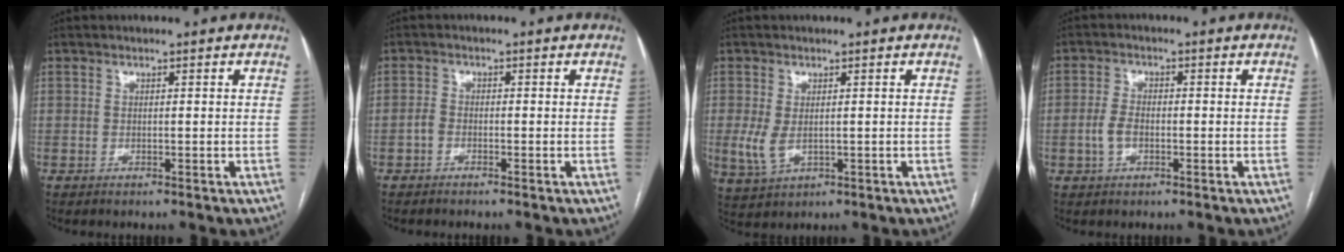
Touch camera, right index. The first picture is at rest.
{"total": 1.5, "force": [-1.0, 0.7, 0.8], "torque": [-0.017, 0.004, -0.021]}
{"total": 4.3, "force": [-0.2, 2.4, 3.5], "torque": [-0.084, -0.008, 0.006]}
{"total": 3.5, "force": [-0.9, 2.0, 2.8], "torque": [-0.064, 0.008, -0.016]}